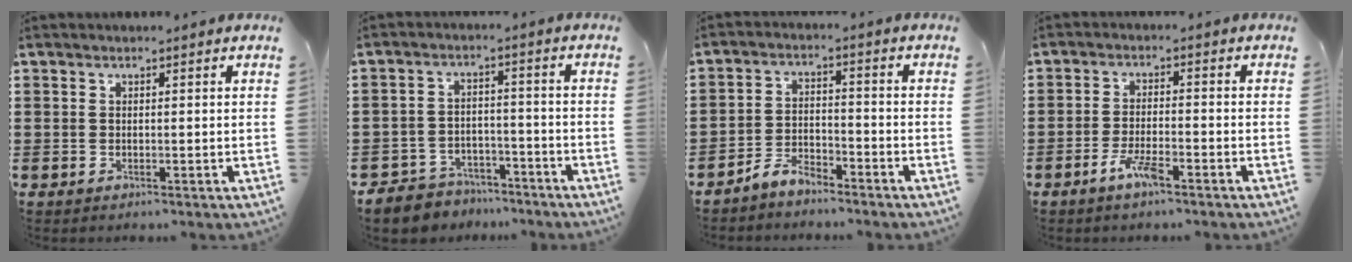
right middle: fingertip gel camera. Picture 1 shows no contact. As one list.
[{"total": 5.1, "force": [-4.9, 1.5, -0.1], "torque": [-0.011, 0.011, -0.105]}, {"total": 4.3, "force": [-4.1, 0.9, 0.6], "torque": [-0.020, 0.008, -0.087]}, {"total": 4.2, "force": [-2.7, 0.9, 3.1], "torque": [-0.078, -0.003, -0.056]}]